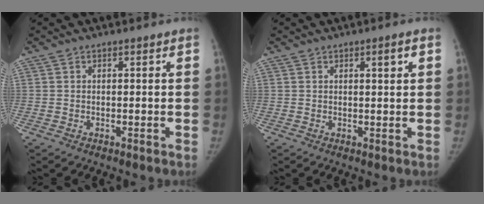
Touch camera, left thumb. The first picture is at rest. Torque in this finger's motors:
{"motor_torque": [-0.10, 0.05, 0.51, 0.01, -0.01]}